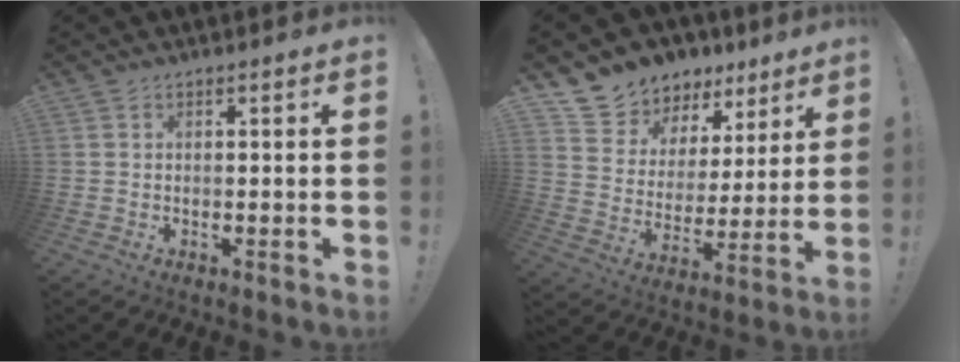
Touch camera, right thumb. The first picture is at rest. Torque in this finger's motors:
{"motor_torque": [0.96, 0.99, 0.12, 0.11, 0.01]}